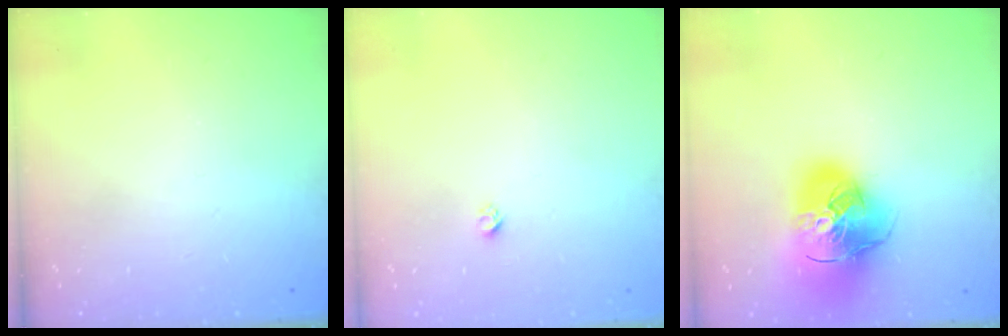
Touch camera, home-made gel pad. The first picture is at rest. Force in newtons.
{"total": 1.9, "press": 1.9, "slide": 0.1}
{"total": 19.7, "press": 19.5, "slide": 2.7}